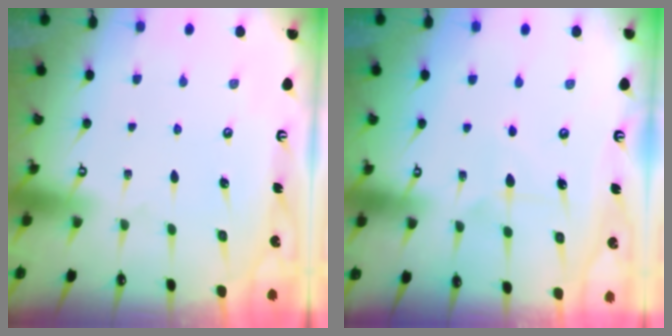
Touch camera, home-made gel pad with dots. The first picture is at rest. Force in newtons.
{"total": 5.5, "press": 5.4, "slide": 0.8}